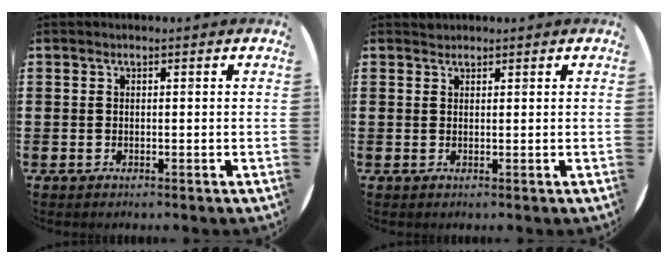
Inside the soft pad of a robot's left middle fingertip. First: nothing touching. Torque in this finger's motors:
{"motor_torque": [0.31, -0.25, -0.02, 0.00]}